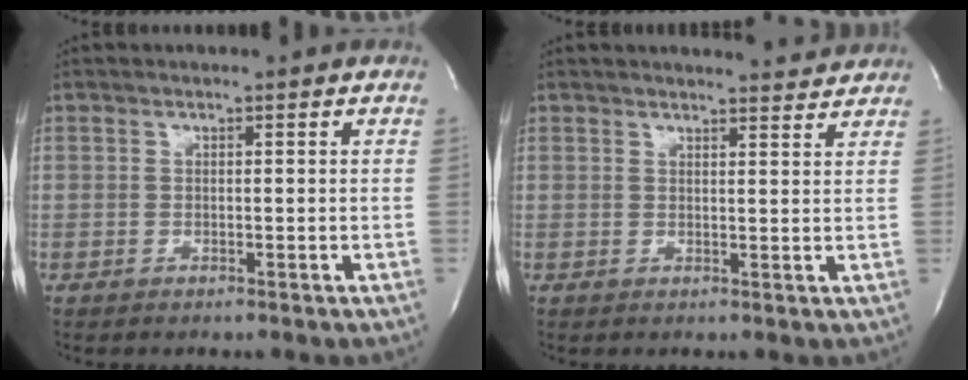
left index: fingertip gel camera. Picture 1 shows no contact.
{"total": 5.4, "force": [5.3, 0.6, 0.8], "torque": [-0.013, -0.002, 0.052]}